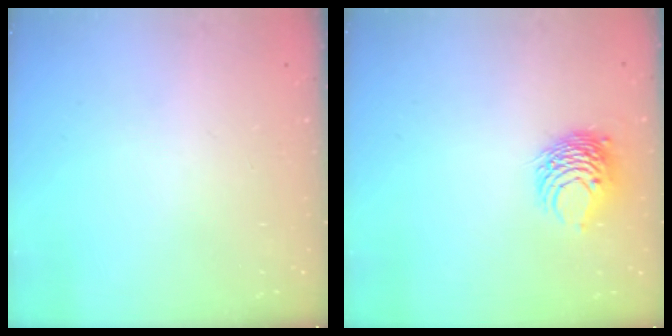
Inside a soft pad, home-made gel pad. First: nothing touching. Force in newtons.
{"total": 8.2, "press": 8.1, "slide": 1.1}